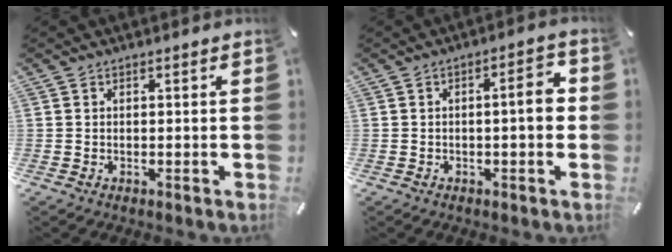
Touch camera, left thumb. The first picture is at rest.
{"total": 6.2, "force": [-0.1, 2.1, 5.8], "torque": [-0.079, 0.007, -0.009]}